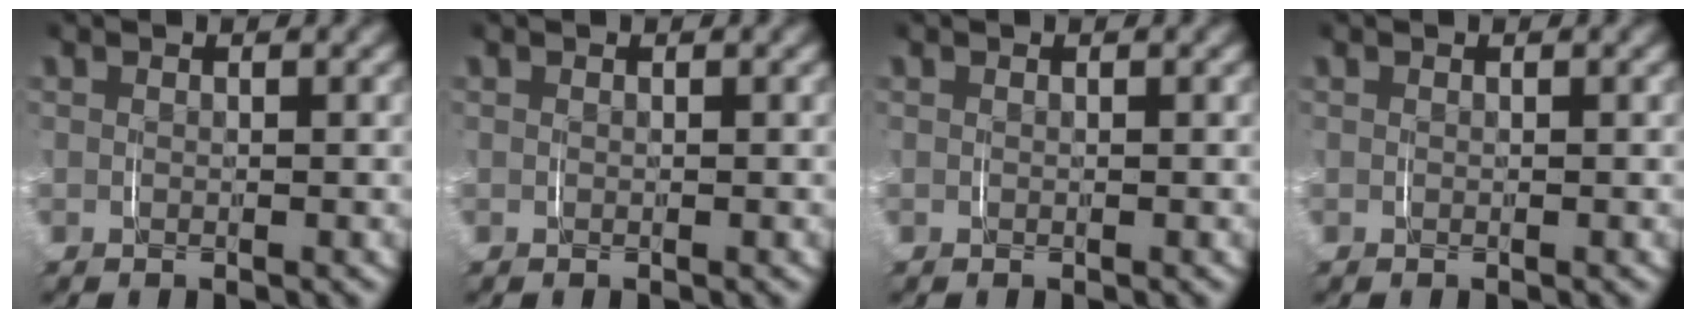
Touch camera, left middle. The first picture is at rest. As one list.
[{"total": 0.0}, {"total": 0.0}, {"total": 0.0}]